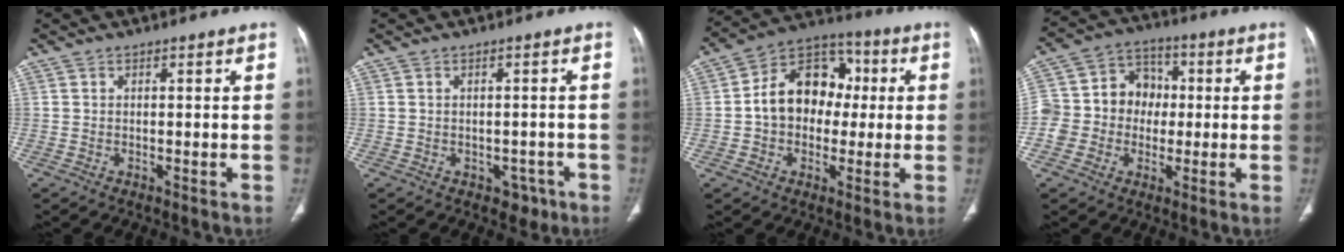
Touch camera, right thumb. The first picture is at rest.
{"total": 3.1, "force": [-1.4, 2.3, 1.4], "torque": [0.001, 0.009, -0.012]}
{"total": 14.5, "force": [0.5, 11.2, 9.2], "torque": [-0.111, 0.036, -0.002]}
{"total": 13.0, "force": [-0.7, 11.6, 6.0], "torque": [-0.079, 0.040, -0.017]}